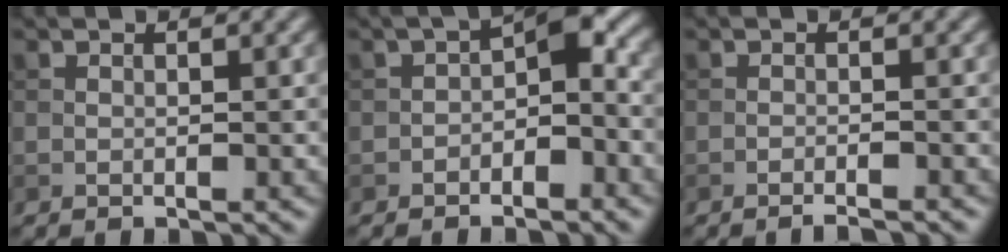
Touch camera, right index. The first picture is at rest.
{"total": 3.8, "force": [-1.3, 1.8, 3.0], "torque": [-0.034, 0.014, -0.030]}
{"total": 1.8, "force": [-1.4, 0.1, 1.0], "torque": [-0.012, 0.003, -0.027]}